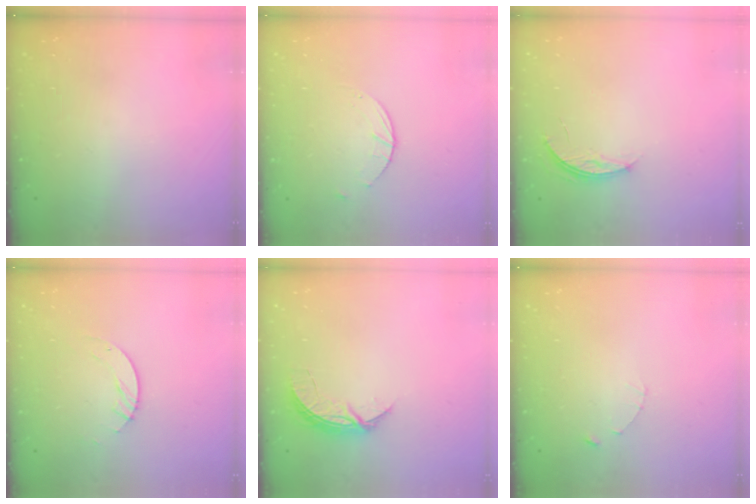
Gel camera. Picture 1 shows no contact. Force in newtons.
{"total": 2.6, "press": 2.6, "slide": 0.4}
{"total": 3.9, "press": 3.9, "slide": 0.4}
{"total": 4.5, "press": 4.5, "slide": 0.4}
{"total": 5.6, "press": 5.6, "slide": 0.5}
{"total": 1.0, "press": 1.0, "slide": 0.2}